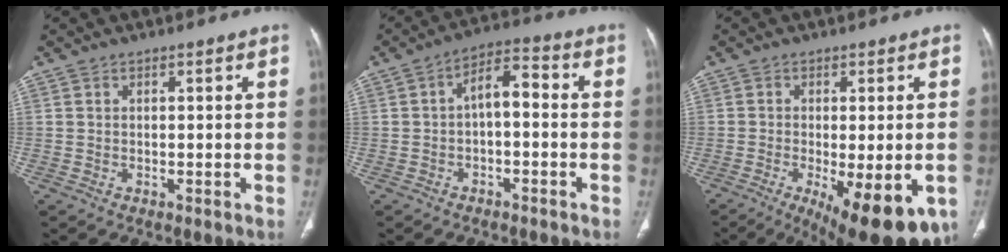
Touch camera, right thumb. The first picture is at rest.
{"total": 6.4, "force": [-0.7, 3.3, 5.4], "torque": [-0.077, 0.038, -0.022]}
{"total": 16.6, "force": [-7.3, 6.0, 13.7], "torque": [-0.158, -0.013, -0.094]}